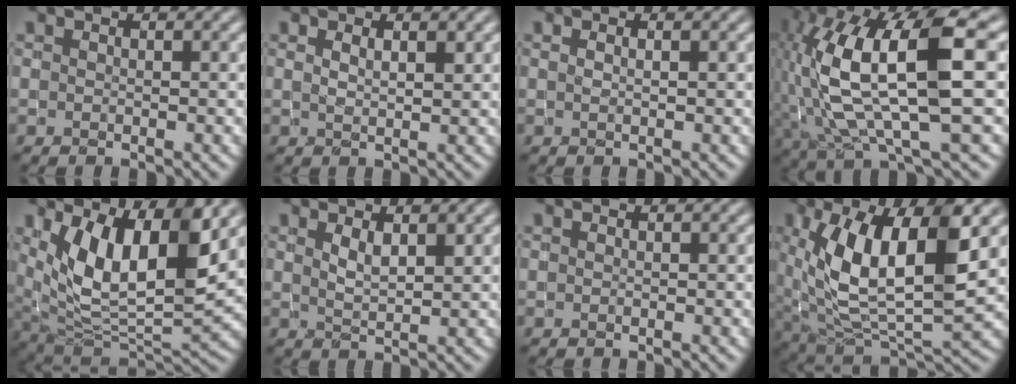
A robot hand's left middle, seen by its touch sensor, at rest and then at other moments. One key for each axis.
{"total": 1.5, "fx": 0.8, "fy": 0.5, "fz": 1.1, "tx": -0.009, "ty": -0.002, "tz": 0.016}
{"total": 0.9, "fx": 0.4, "fy": 0.5, "fz": 0.7, "tx": 0.000, "ty": -0.008, "tz": -0.001}
{"total": 12.7, "fx": 0.9, "fy": 4.0, "fz": 12.1, "tx": -0.239, "ty": 0.002, "tz": 0.018}
{"total": 10.5, "fx": 3.7, "fy": 4.2, "fz": 8.9, "tx": -0.162, "ty": -0.013, "tz": 0.071}
{"total": 1.7, "fx": 0.9, "fy": 0.6, "fz": 1.3, "tx": -0.024, "ty": -0.006, "tz": 0.020}
{"total": 0.0}
{"total": 11.8, "fx": 2.8, "fy": 5.2, "fz": 10.2, "tx": -0.178, "ty": -0.008, "tz": 0.053}